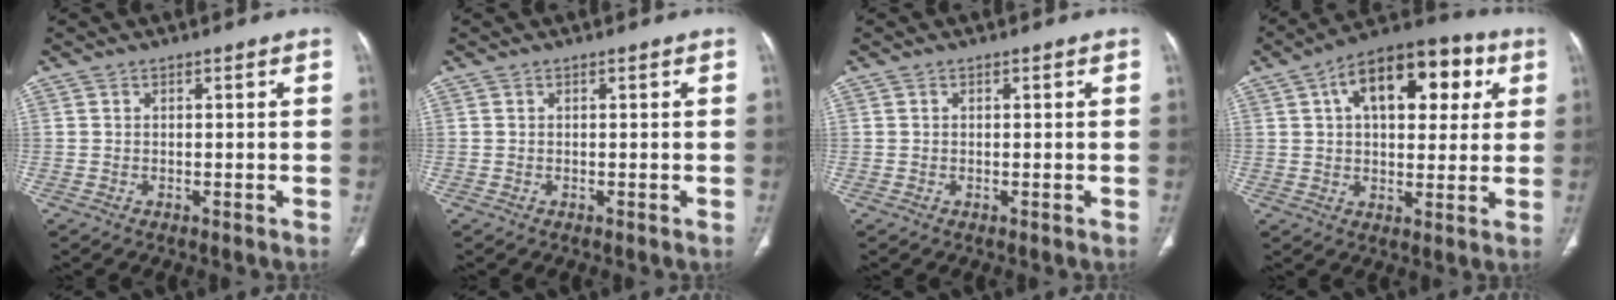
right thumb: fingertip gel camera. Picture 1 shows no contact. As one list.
[{"total": 0.0}, {"total": 0.0}, {"total": 18.7, "force": [6.2, 10.2, 14.3], "torque": [-0.170, 0.016, 0.085]}]